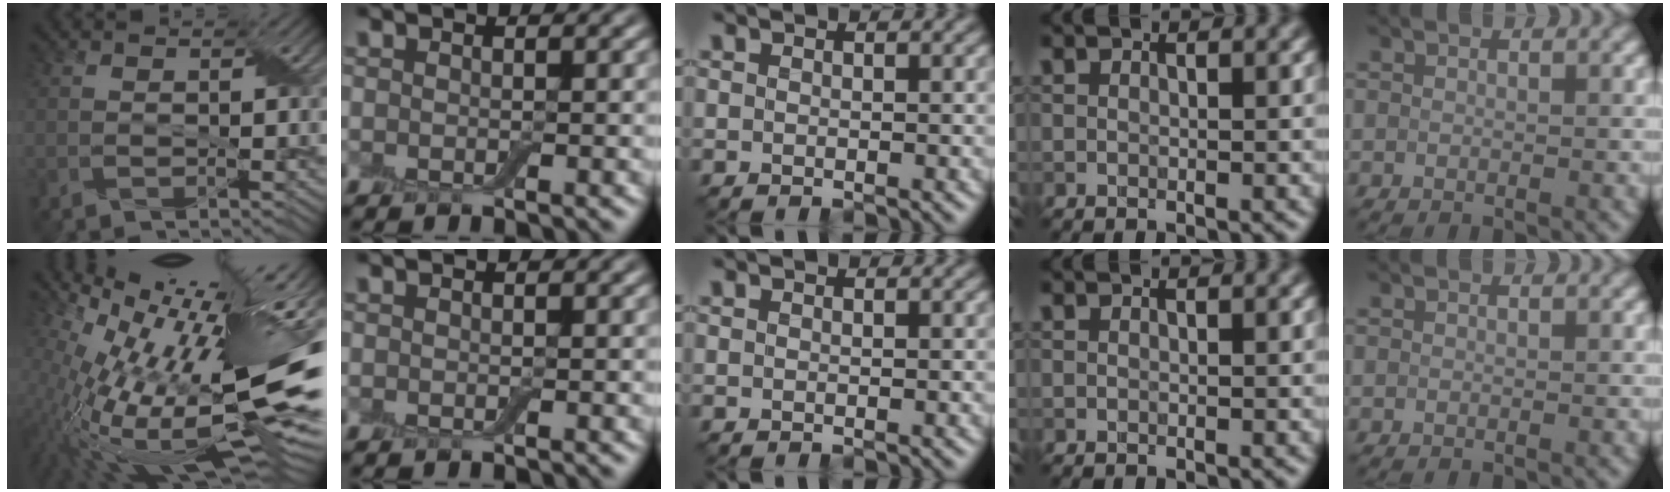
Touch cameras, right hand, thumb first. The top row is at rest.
{"thumb": {"total": 19.8, "force": [0.9, 6.7, 18.6], "torque": [-0.261, 0.024, 0.043]}}